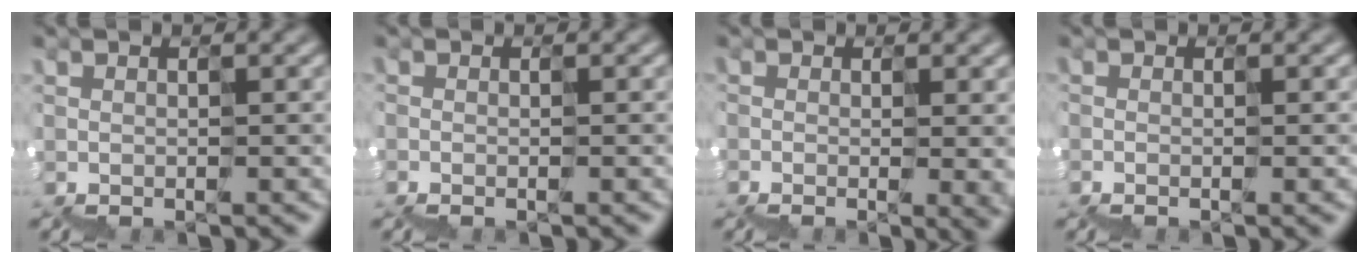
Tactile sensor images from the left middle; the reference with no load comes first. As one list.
[{"total": 0.5, "force": [-0.5, -0.1, -0.2], "torque": [-0.004, 0.001, -0.012]}, {"total": 5.7, "force": [-0.6, 2.7, 5.0], "torque": [-0.079, -0.005, 0.003]}, {"total": 0.9, "force": [-0.4, 0.3, 0.8], "torque": [-0.012, 0.000, -0.008]}]